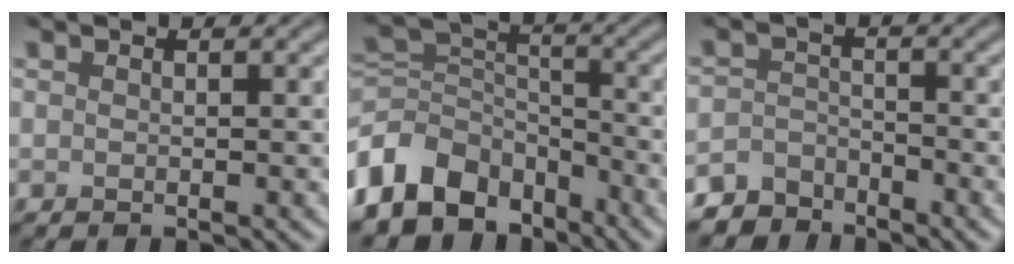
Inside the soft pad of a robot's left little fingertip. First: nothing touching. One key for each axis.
{"total": 9.4, "fx": -5.8, "fy": 6.4, "fz": 3.9, "tx": -0.080, "ty": -0.003, "tz": -0.121}
{"total": 4.0, "fx": -3.7, "fy": 1.5, "fz": 0.2, "tx": 0.006, "ty": -0.004, "tz": -0.074}